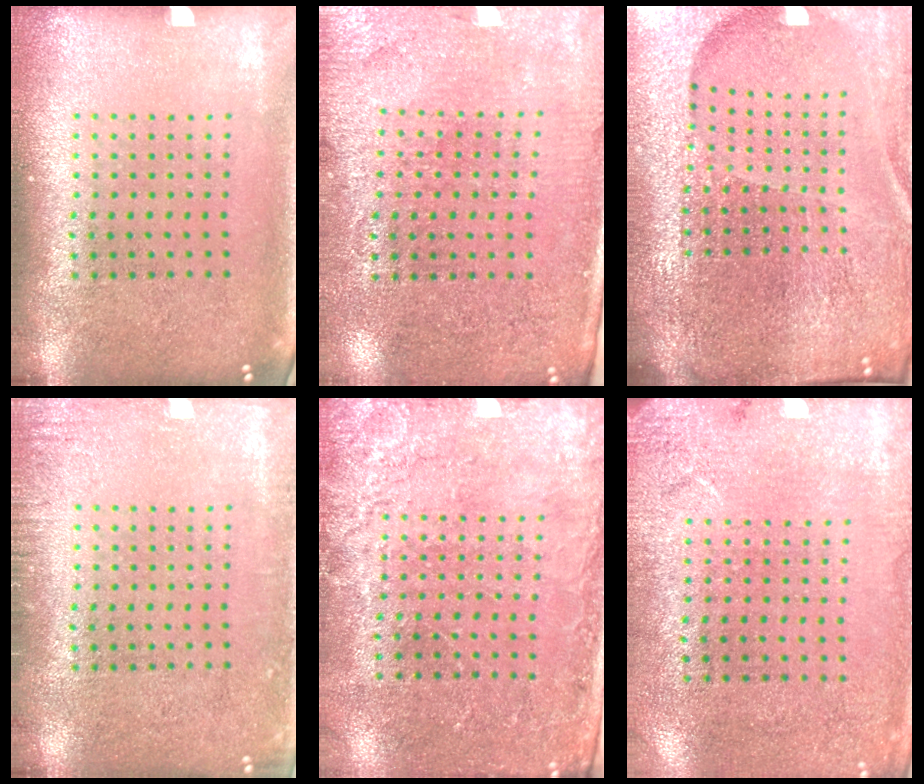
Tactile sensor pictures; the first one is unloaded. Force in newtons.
{"total": 3.1, "press": 2.8, "slide": 1.2}
{"total": 5.8, "press": 5.2, "slide": 2.6}
{"total": 1.7, "press": 1.7, "slide": 0.2}
{"total": 2.5, "press": 2.4, "slide": 0.9}
{"total": 2.7, "press": 2.2, "slide": 1.6}